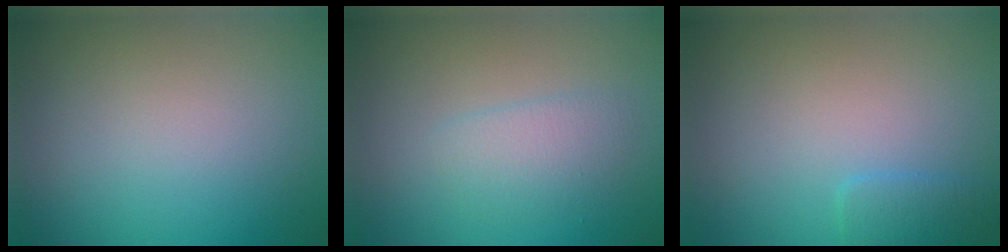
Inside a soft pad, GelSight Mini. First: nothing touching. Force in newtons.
{"total": 2.0, "press": 2.0, "slide": 0.1}
{"total": 1.5, "press": 1.5, "slide": 0.1}